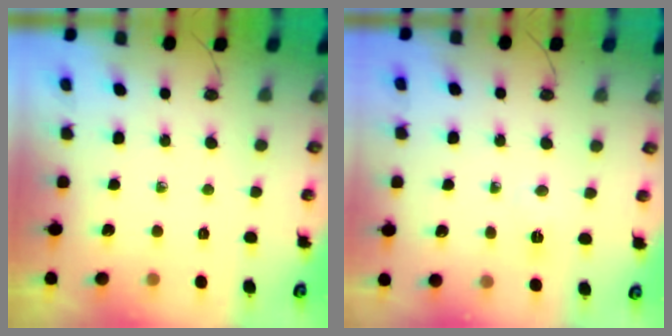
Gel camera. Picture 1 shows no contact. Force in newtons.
{"total": 2.9, "press": 2.9, "slide": 0.4}